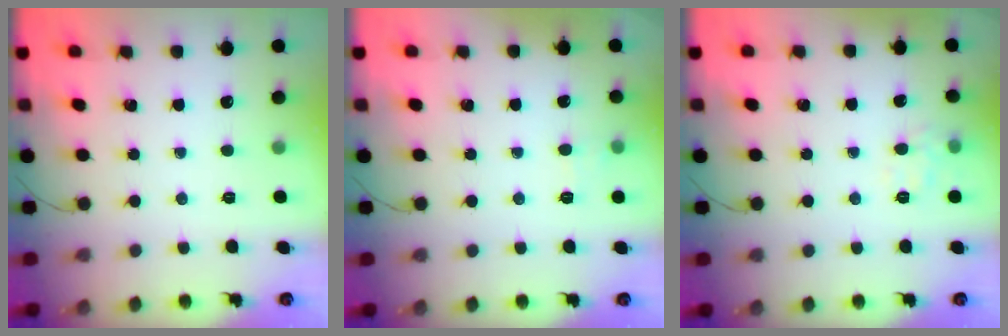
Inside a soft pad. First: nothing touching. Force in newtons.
{"total": 4.6, "press": 4.4, "slide": 1.3}
{"total": 4.7, "press": 4.5, "slide": 1.3}